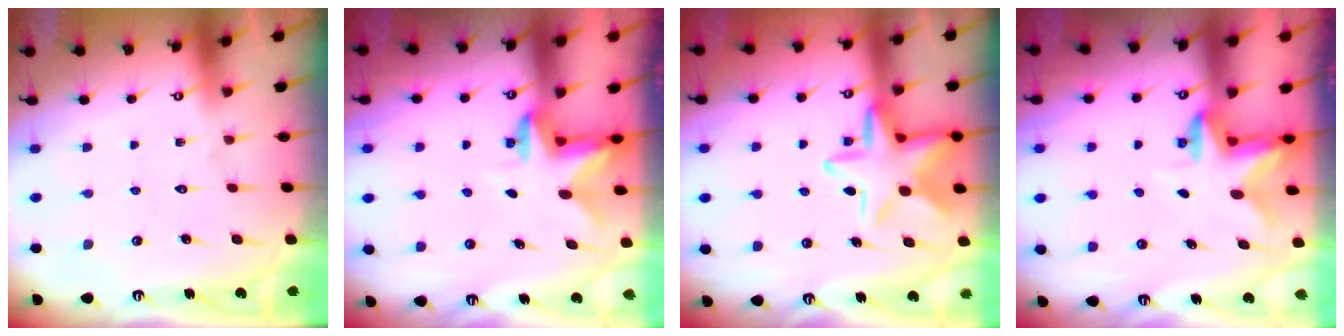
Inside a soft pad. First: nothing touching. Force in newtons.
{"total": 2.6, "press": 2.6, "slide": 0.6}
{"total": 14.2, "press": 14.1, "slide": 1.6}
{"total": 2.8, "press": 2.7, "slide": 0.5}